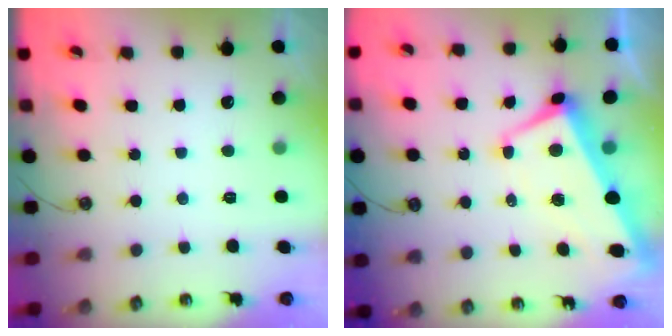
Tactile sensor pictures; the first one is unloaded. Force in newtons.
{"total": 1.8, "press": 1.2, "slide": 1.3}